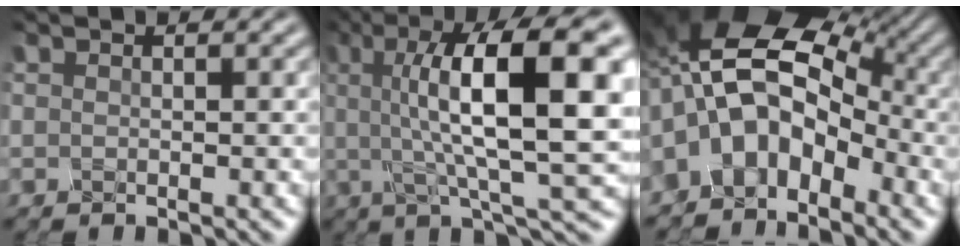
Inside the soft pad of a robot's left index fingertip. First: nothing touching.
{"total": 11.6, "force": [1.4, 2.6, 11.2], "torque": [-0.172, 0.004, 0.036]}
{"total": 8.7, "force": [-3.7, 5.5, 5.7], "torque": [-0.093, 0.017, -0.067]}